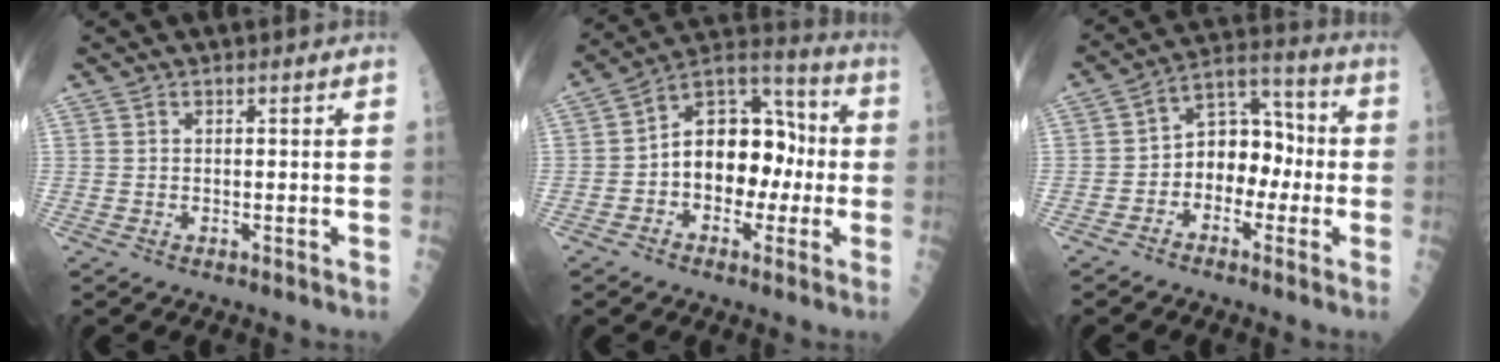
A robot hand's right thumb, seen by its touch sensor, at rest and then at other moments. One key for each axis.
{"total": 15.6, "fx": -1.6, "fy": 10.5, "fz": 11.4, "tx": -0.127, "ty": 0.049, "tz": -0.036}
{"total": 10.6, "fx": -2.3, "fy": 7.7, "fz": 6.9, "tx": -0.062, "ty": 0.050, "tz": -0.053}